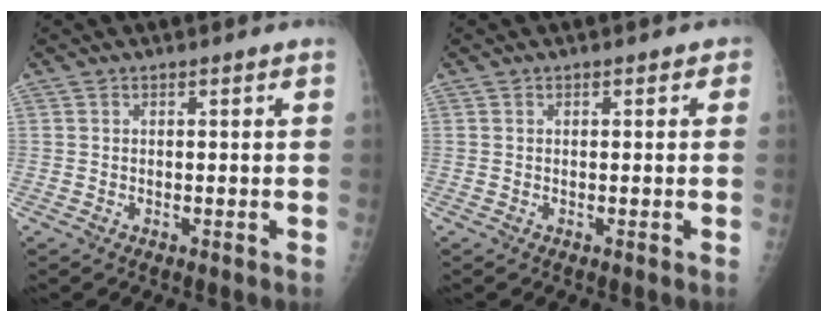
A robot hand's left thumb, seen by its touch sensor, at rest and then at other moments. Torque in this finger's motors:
{"motor_torque": [-0.04, -0.01, -0.15, 0.03, 0.04]}